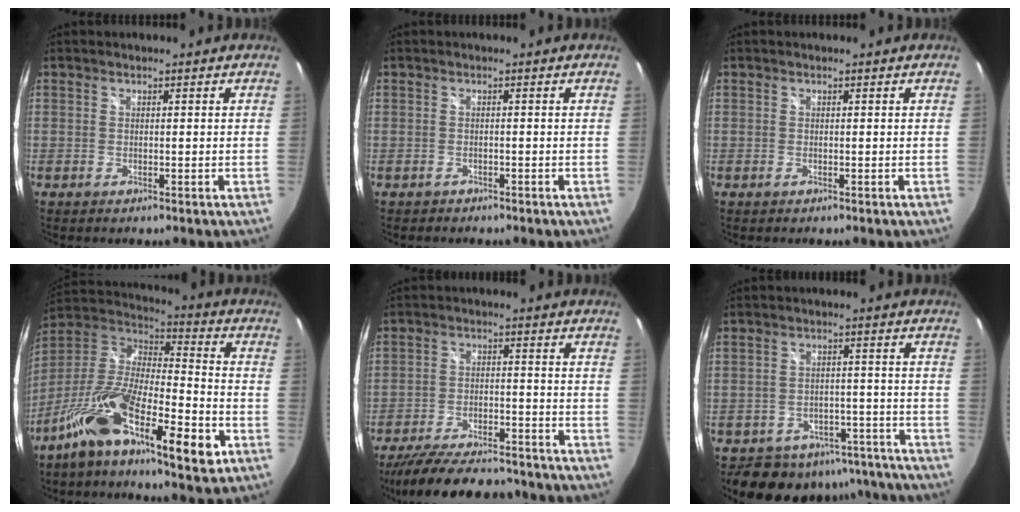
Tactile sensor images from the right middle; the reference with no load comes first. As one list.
[{"total": 1.2, "force": [-0.9, 0.8, 0.1], "torque": [-0.008, -0.001, -0.013]}, {"total": 0.0}, {"total": 19.8, "force": [-10.3, 5.8, 15.9], "torque": [-0.285, -0.019, -0.188]}, {"total": 19.9, "force": [-17.0, 5.6, 8.8], "torque": [-0.177, -0.016, -0.246]}, {"total": 12.9, "force": [-10.5, 6.7, 3.3], "torque": [-0.064, 0.021, -0.123]}]